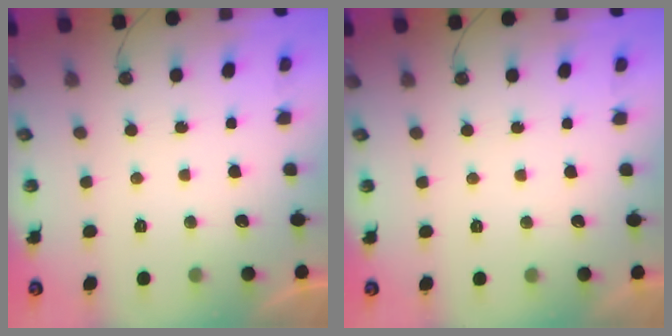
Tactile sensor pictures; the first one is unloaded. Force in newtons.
{"total": 0.0}